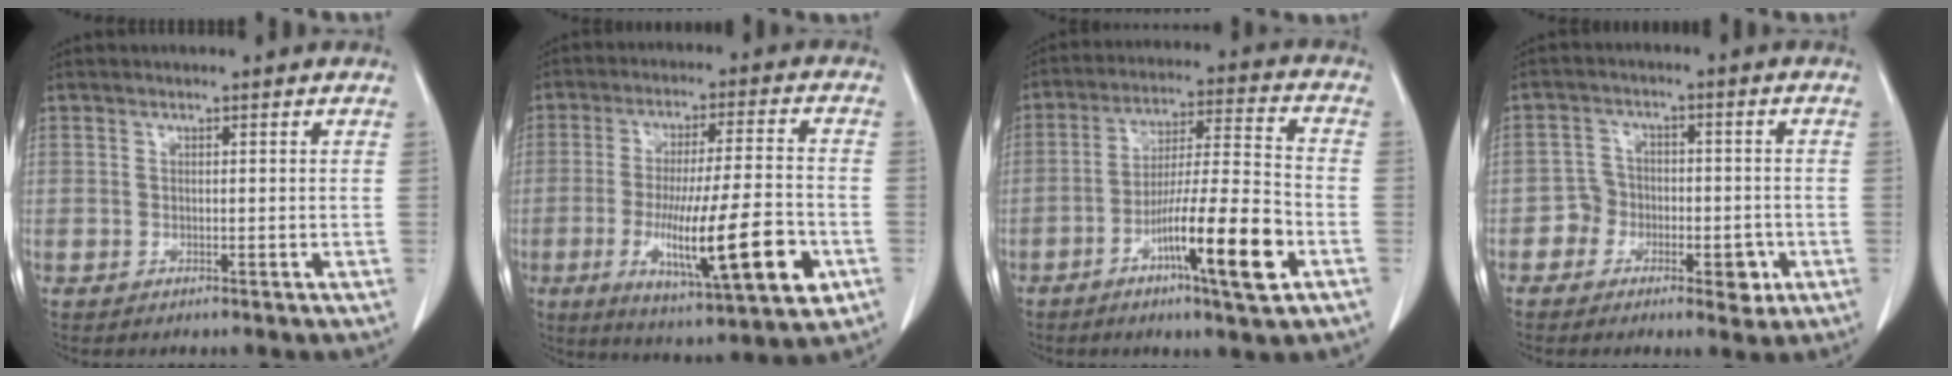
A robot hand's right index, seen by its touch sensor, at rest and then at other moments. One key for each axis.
{"total": 17.4, "fx": -5.2, "fy": 1.9, "fz": 16.5, "tx": -0.272, "ty": -0.020, "tz": -0.073}
{"total": 14.1, "fx": -6.1, "fy": 0.6, "fz": 12.7, "tx": -0.216, "ty": -0.008, "tz": -0.102}
{"total": 5.6, "fx": -2.4, "fy": 4.2, "fz": 2.8, "tx": -0.025, "ty": 0.015, "tz": -0.039}